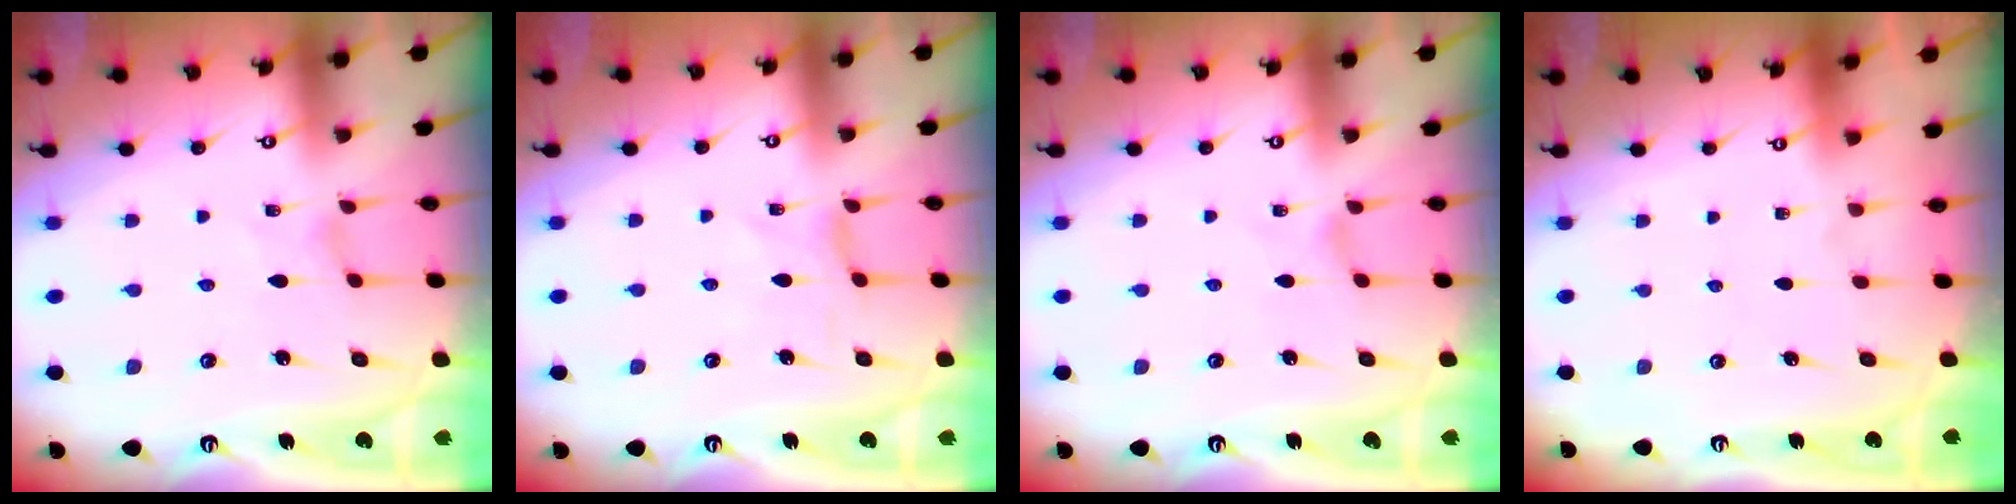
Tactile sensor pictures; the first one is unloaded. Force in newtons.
{"total": 0.0}
{"total": 0.0}
{"total": 0.0}